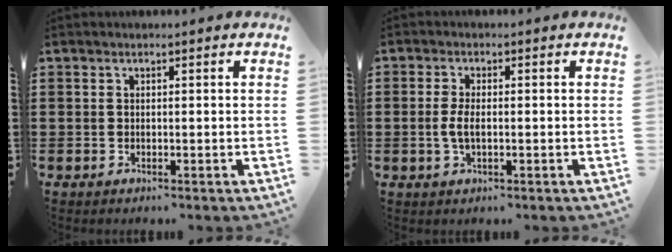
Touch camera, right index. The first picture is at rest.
{"total": 3.0, "force": [-0.4, 1.1, 2.8], "torque": [-0.074, -0.008, -0.014]}